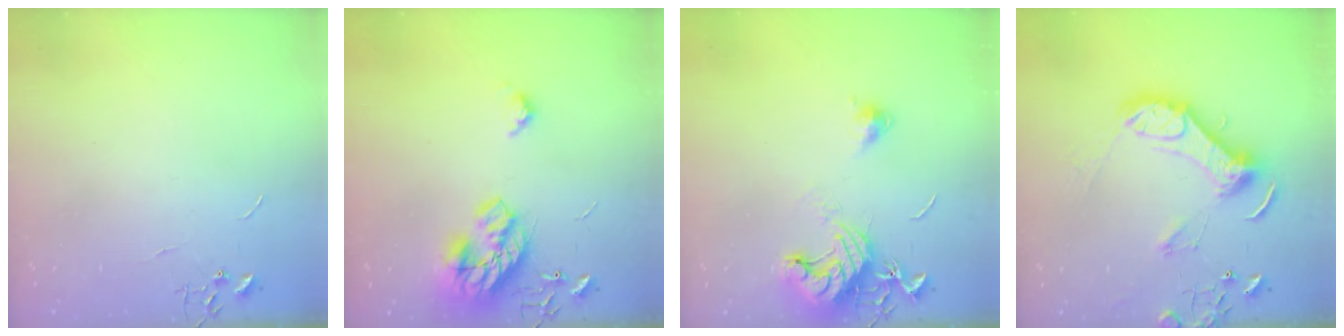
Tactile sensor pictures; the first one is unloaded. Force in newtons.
{"total": 19.2, "press": 19.2, "slide": 0.6}
{"total": 12.3, "press": 12.2, "slide": 1.5}
{"total": 13.7, "press": 13.6, "slide": 1.7}